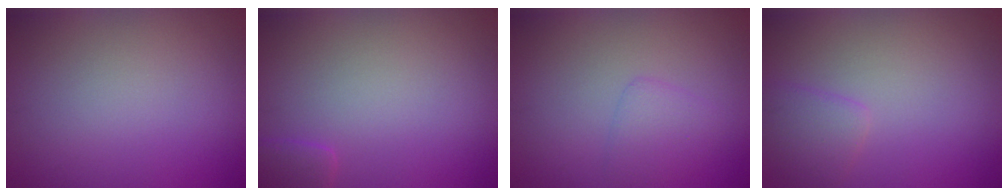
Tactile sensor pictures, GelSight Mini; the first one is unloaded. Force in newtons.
{"total": 1.6, "press": 1.6, "slide": 0.2}
{"total": 1.9, "press": 1.9, "slide": 0.2}
{"total": 1.8, "press": 1.8, "slide": 0.2}